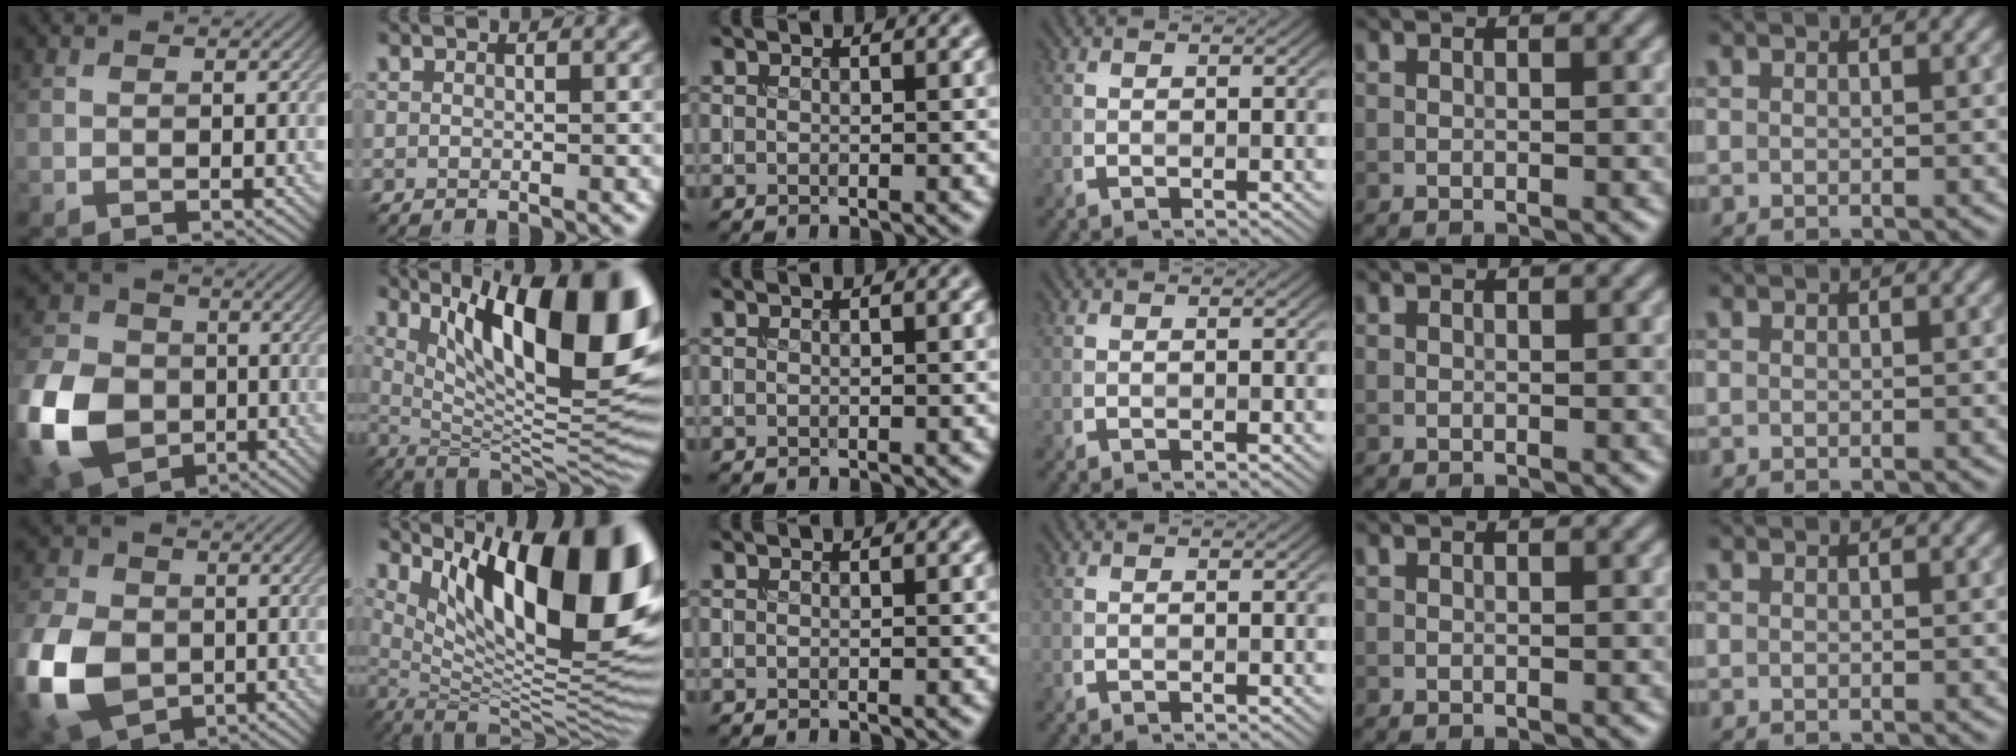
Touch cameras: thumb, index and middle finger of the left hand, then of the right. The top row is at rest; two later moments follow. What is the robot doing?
{"motion": "insert", "object": "coin"}